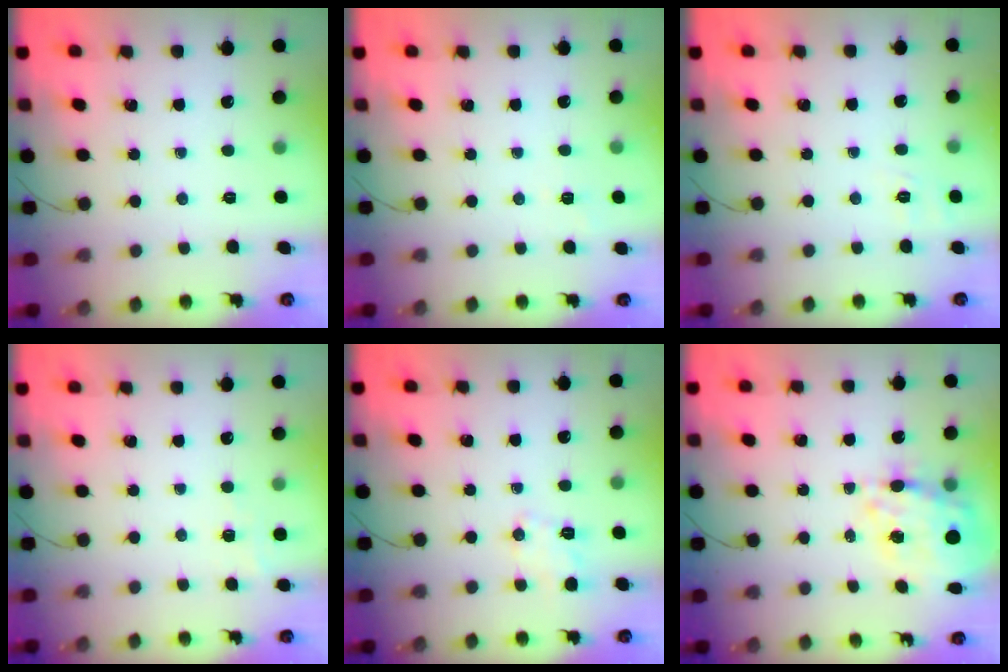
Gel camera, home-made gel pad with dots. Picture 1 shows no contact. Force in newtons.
{"total": 2.7, "press": 2.2, "slide": 1.5}
{"total": 1.8, "press": 0.1, "slide": 1.8}
{"total": 4.3, "press": 4.2, "slide": 0.9}
{"total": 3.2, "press": 2.8, "slide": 1.5}
{"total": 15.9, "press": 15.5, "slide": 3.8}